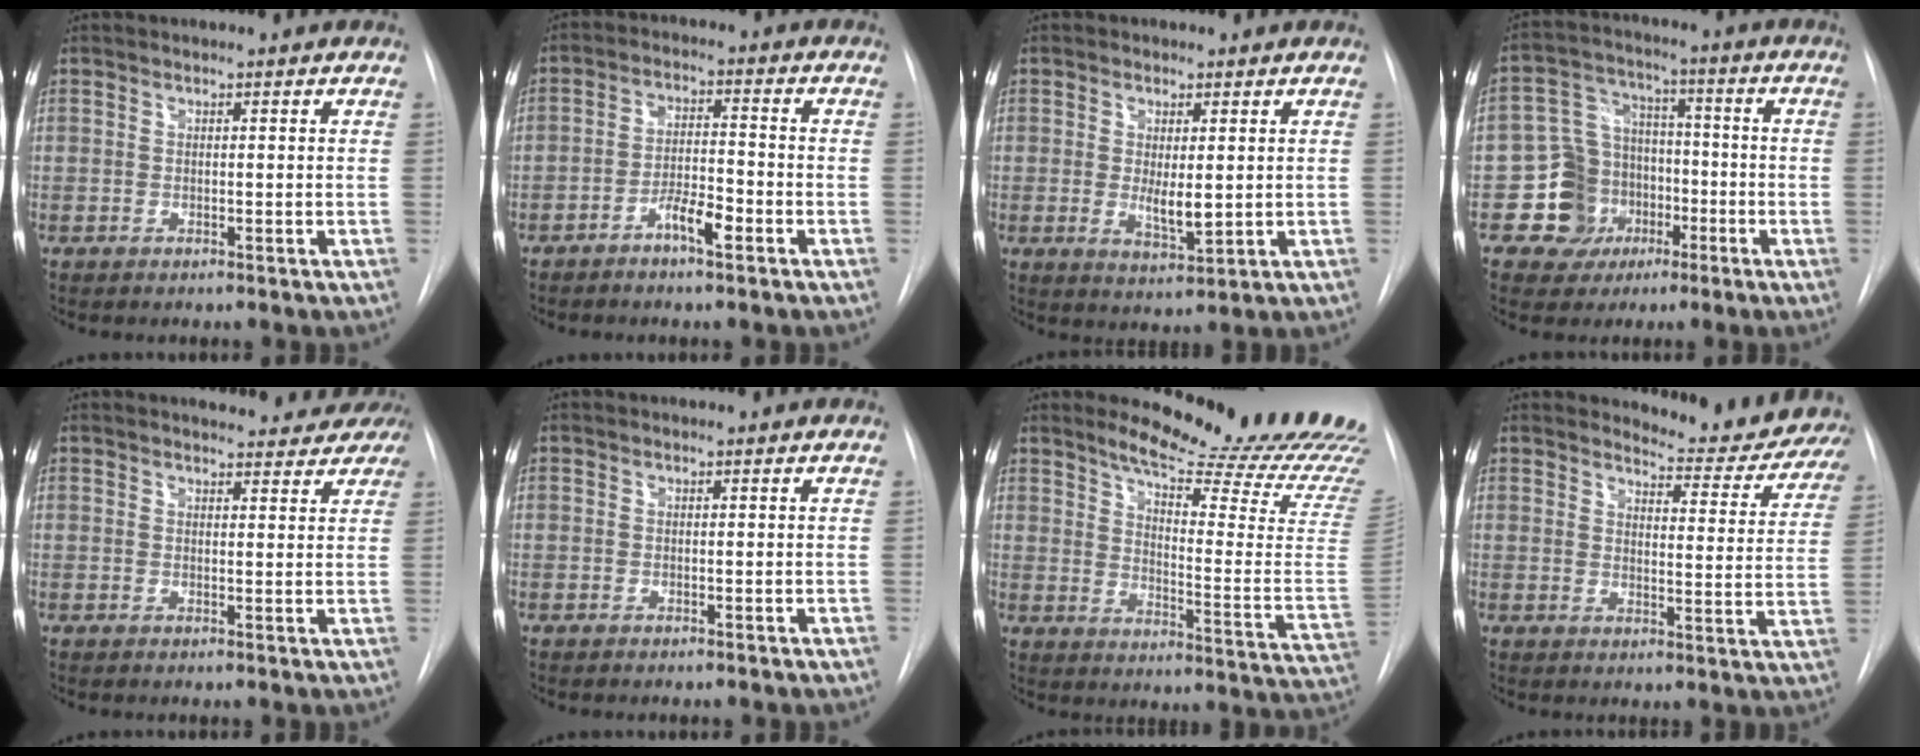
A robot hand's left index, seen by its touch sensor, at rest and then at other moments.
{"total": 5.1, "force": [-3.1, 1.1, 3.9], "torque": [-0.074, 0.007, -0.058]}
{"total": 4.6, "force": [0.1, 1.6, 4.3], "torque": [-0.074, -0.012, 0.008]}
{"total": 9.7, "force": [-3.9, 8.8, 1.7], "torque": [-0.022, 0.037, -0.053]}
{"total": 11.3, "force": [10.4, 3.3, 3.0], "torque": [-0.016, 0.000, 0.101]}
{"total": 0.0}
{"total": 20.8, "force": [18.8, -0.8, 8.8], "torque": [-0.136, -0.128, 0.235]}
{"total": 12.4, "force": [12.3, 1.3, 1.5], "torque": [-0.005, -0.069, 0.126]}